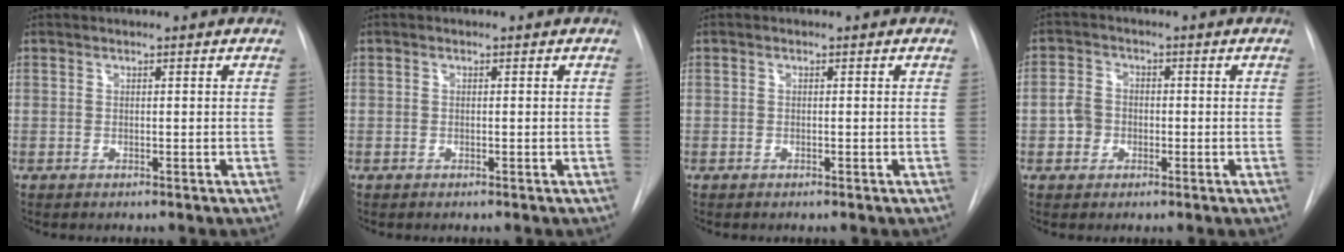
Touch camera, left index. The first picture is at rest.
{"total": 0.0}
{"total": 0.0}
{"total": 3.9, "force": [-1.0, 3.4, 1.6], "torque": [-0.035, 0.013, -0.016]}